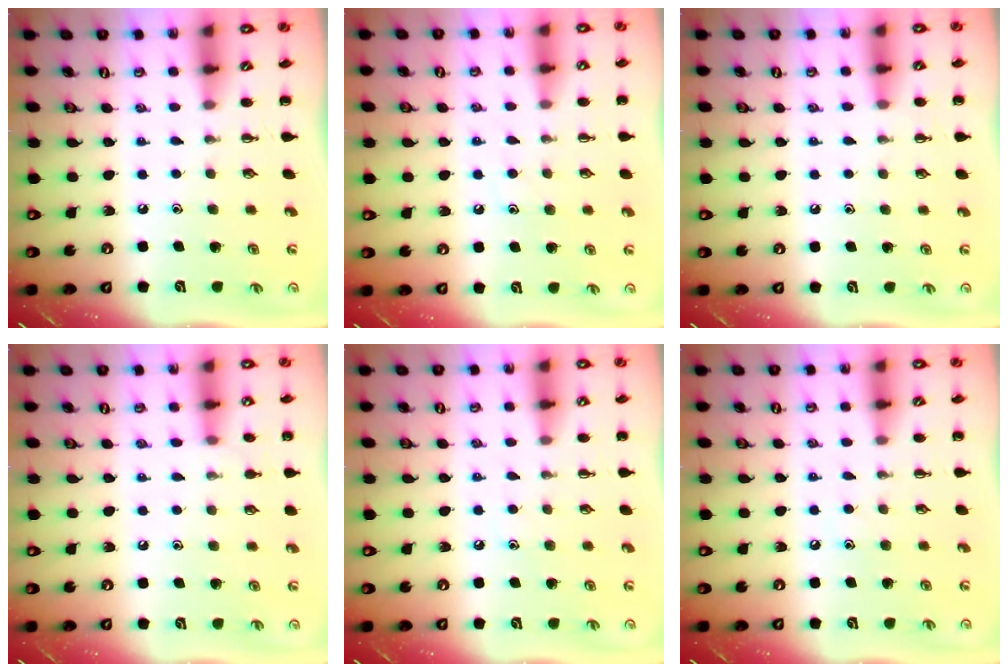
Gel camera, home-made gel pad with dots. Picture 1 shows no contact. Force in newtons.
{"total": 6.0, "press": 5.9, "slide": 1.2}
{"total": 6.4, "press": 6.0, "slide": 2.2}
{"total": 5.5, "press": 5.2, "slide": 1.8}
{"total": 5.4, "press": 5.2, "slide": 1.6}
{"total": 5.4, "press": 5.1, "slide": 1.5}